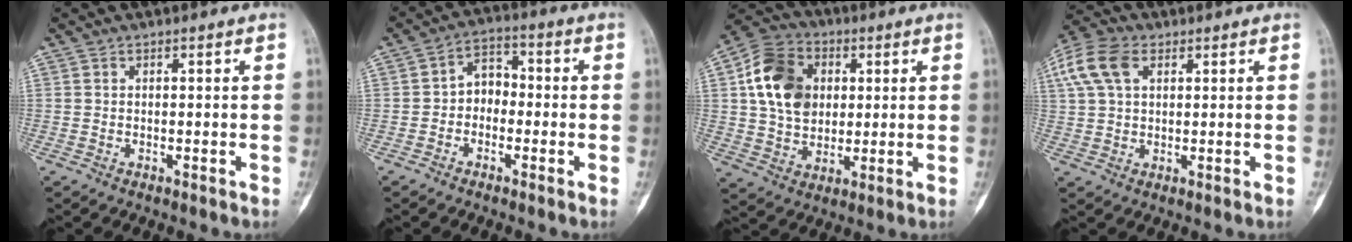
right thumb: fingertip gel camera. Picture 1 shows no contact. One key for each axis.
{"total": 5.8, "fx": -1.1, "fy": 4.5, "fz": 3.4, "tx": -0.031, "ty": 0.027, "tz": -0.036}
{"total": 14.7, "fx": 3.1, "fy": 11.2, "fz": 9.0, "tx": -0.139, "ty": 0.004, "tz": 0.051}
{"total": 9.9, "fx": 3.6, "fy": 6.3, "fz": 6.7, "tx": -0.143, "ty": 0.019, "tz": 0.068}